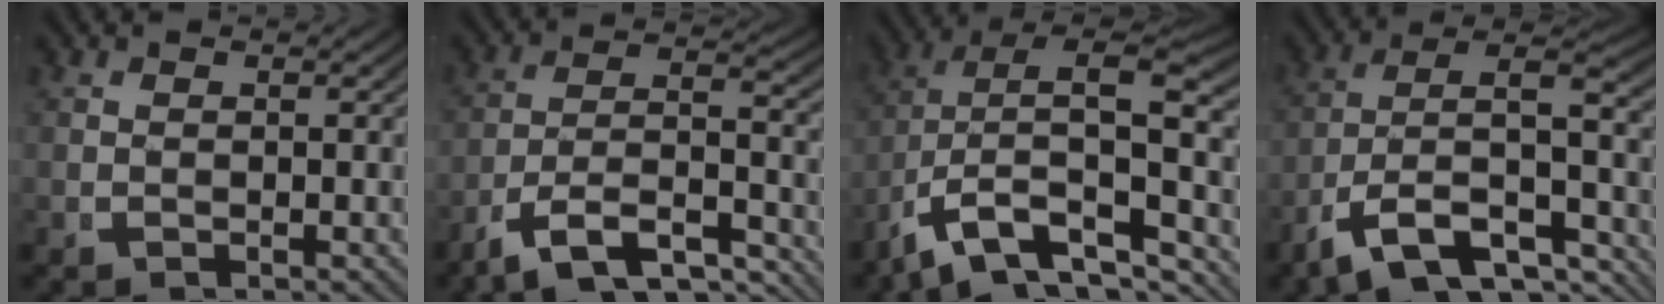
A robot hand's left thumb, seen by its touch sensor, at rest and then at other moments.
{"total": 12.5, "force": [-7.6, 7.3, 6.7], "torque": [-0.154, -0.050, -0.107]}
{"total": 11.6, "force": [-3.2, 7.2, 8.5], "torque": [-0.154, -0.040, -0.035]}
{"total": 13.1, "force": [-5.3, 8.4, 8.5], "torque": [-0.191, -0.056, -0.069]}